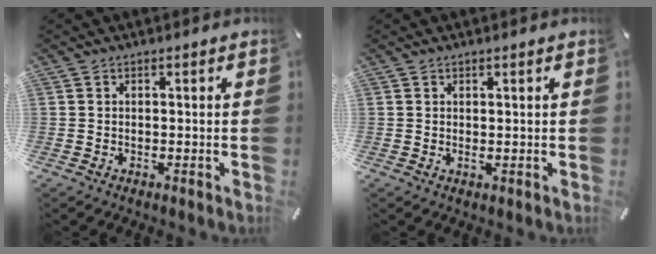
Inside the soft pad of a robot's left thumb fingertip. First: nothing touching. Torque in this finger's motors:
{"motor_torque": [-0.38, -0.29, -0.13, 0.06, 0.03]}